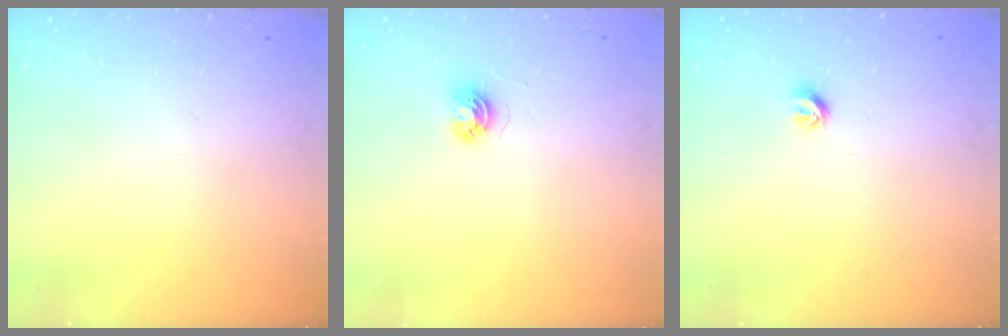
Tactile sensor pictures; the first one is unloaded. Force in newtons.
{"total": 4.0, "press": 4.0, "slide": 0.5}
{"total": 4.7, "press": 4.6, "slide": 0.9}